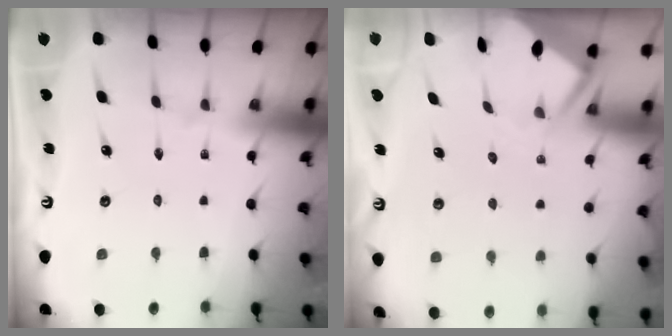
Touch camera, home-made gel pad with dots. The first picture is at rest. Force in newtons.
{"total": 3.2, "press": 3.2, "slide": 0.3}